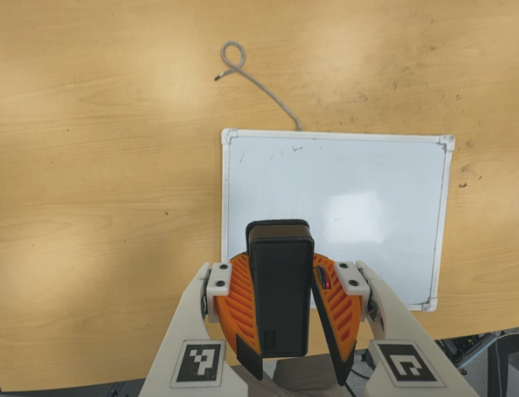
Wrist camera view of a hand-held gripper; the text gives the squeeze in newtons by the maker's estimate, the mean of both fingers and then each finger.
{"total": 10.4, "left": 10.2, "right": 10.6}